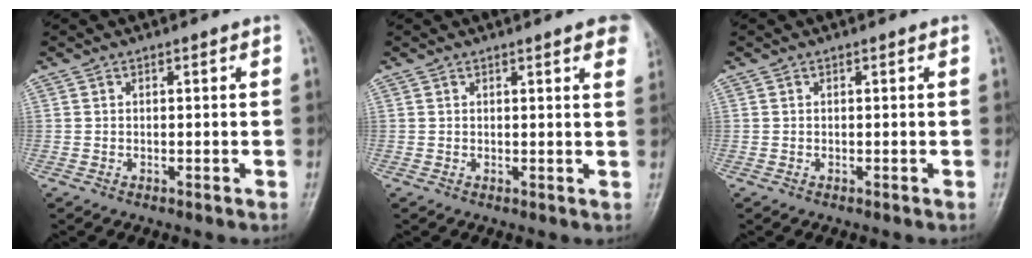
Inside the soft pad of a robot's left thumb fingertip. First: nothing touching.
{"total": 6.2, "force": [4.1, 1.4, 4.5], "torque": [-0.039, -0.005, 0.038]}
{"total": 0.0}